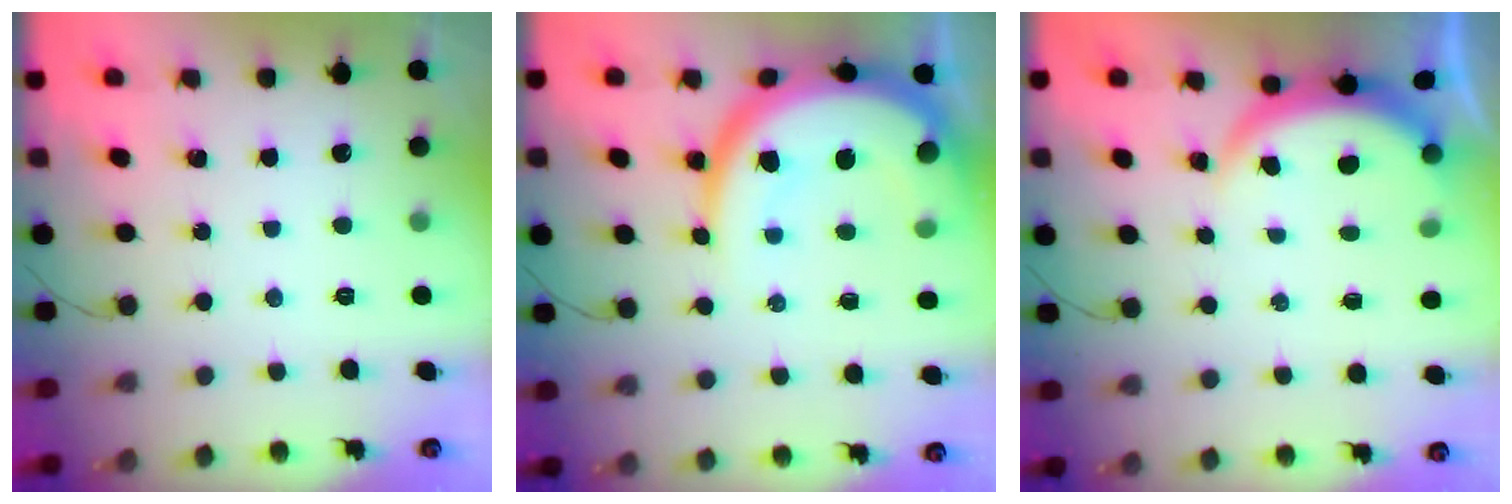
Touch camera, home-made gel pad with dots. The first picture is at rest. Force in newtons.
{"total": 18.3, "press": 18.2, "slide": 1.6}
{"total": 3.8, "press": 3.8, "slide": 0.3}